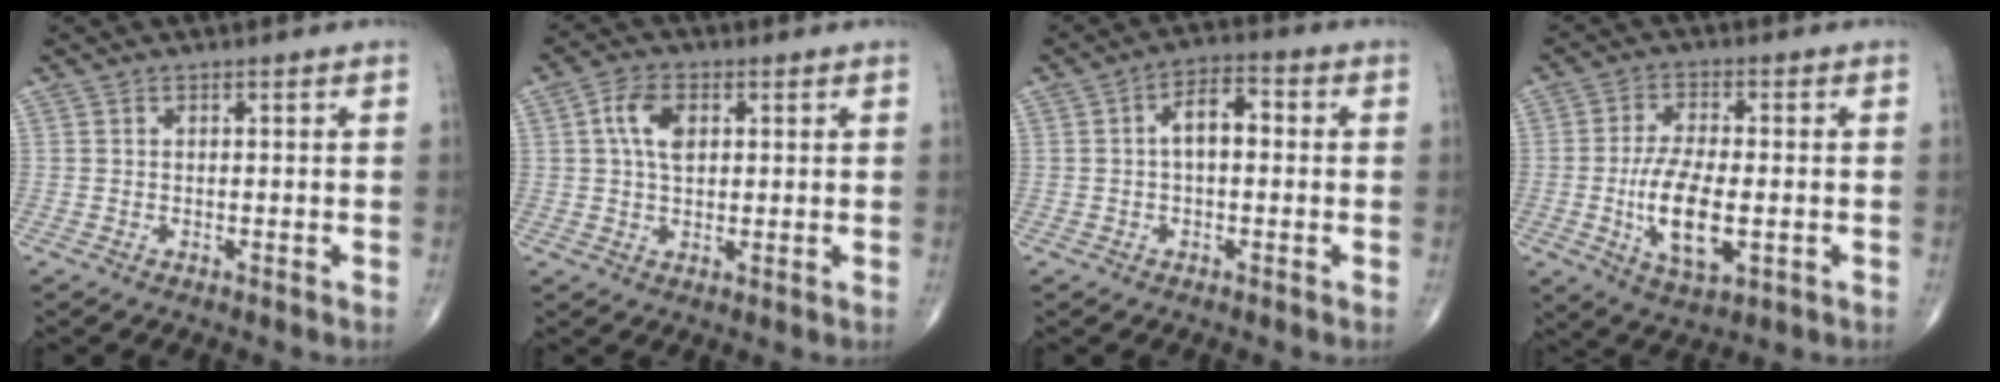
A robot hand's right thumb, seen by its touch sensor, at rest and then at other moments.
{"total": 6.2, "force": [1.6, 3.8, 4.7], "torque": [-0.084, 0.004, 0.026]}
{"total": 6.1, "force": [0.3, 3.2, 5.2], "torque": [-0.076, 0.024, -0.005]}
{"total": 11.7, "force": [-2.0, 5.2, 10.4], "torque": [-0.190, -0.005, -0.031]}